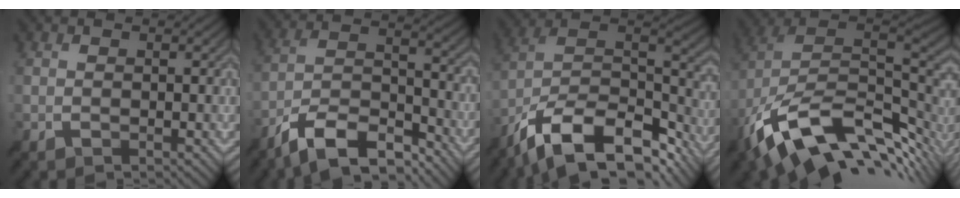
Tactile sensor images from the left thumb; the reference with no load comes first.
{"total": 12.6, "force": [-10.0, 3.6, 6.7], "torque": [-0.135, -0.002, -0.190]}
{"total": 16.5, "force": [-11.0, 7.2, 10.0], "torque": [-0.242, -0.023, -0.175]}
{"total": 16.3, "force": [-4.7, 9.4, 12.4], "torque": [-0.258, -0.017, -0.078]}